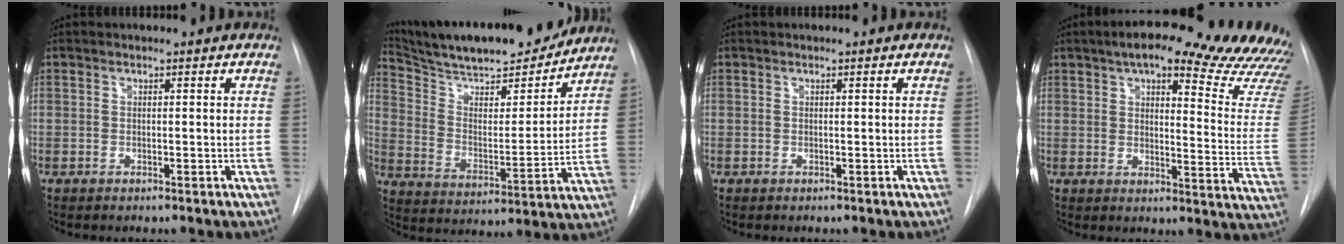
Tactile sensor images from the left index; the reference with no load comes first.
{"total": 21.9, "force": [19.7, 3.4, 9.0], "torque": [-0.152, -0.005, 0.303]}
{"total": 0.0}
{"total": 25.5, "force": [21.2, 4.7, 13.3], "torque": [-0.168, -0.061, 0.235]}